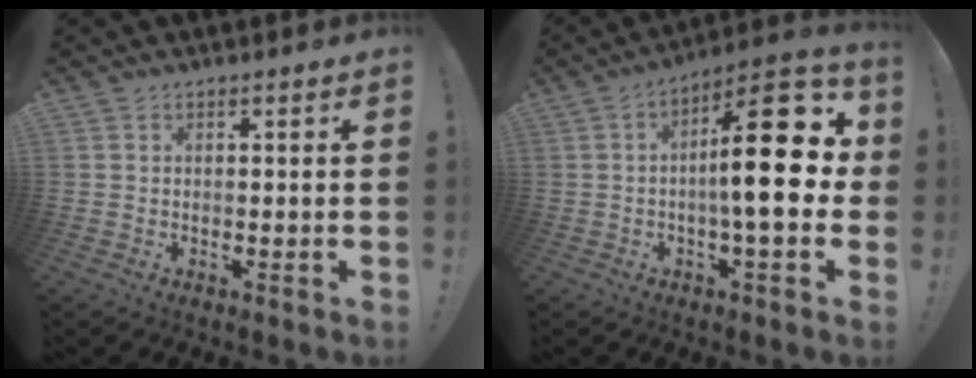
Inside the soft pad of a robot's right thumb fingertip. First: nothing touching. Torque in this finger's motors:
{"motor_torque": [1.69, 3.29, 0.99, -0.54, 0.17]}